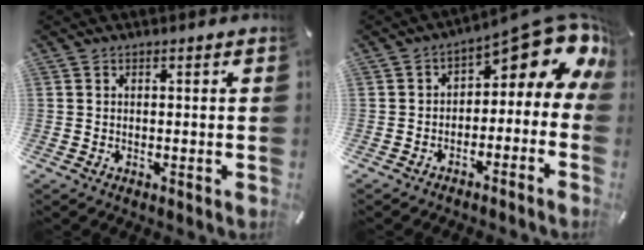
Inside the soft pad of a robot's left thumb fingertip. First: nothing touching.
{"total": 9.9, "force": [5.7, 4.1, 7.0], "torque": [-0.088, -0.058, 0.089]}